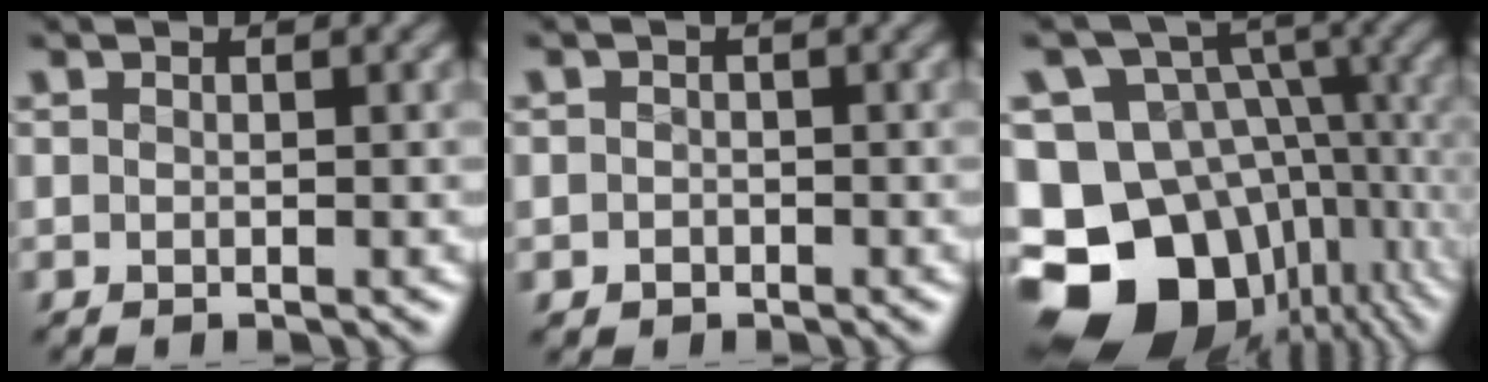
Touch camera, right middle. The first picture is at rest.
{"total": 1.0, "force": [-0.2, 1.0, -0.2], "torque": [0.021, 0.001, -0.009]}
{"total": 19.0, "force": [-6.7, 15.0, 9.5], "torque": [-0.197, -0.012, -0.095]}